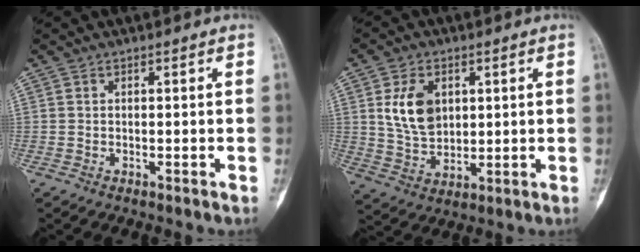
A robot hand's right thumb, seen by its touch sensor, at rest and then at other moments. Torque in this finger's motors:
{"motor_torque": [0.37, 0.33, 0.91, 0.01, 0.27]}